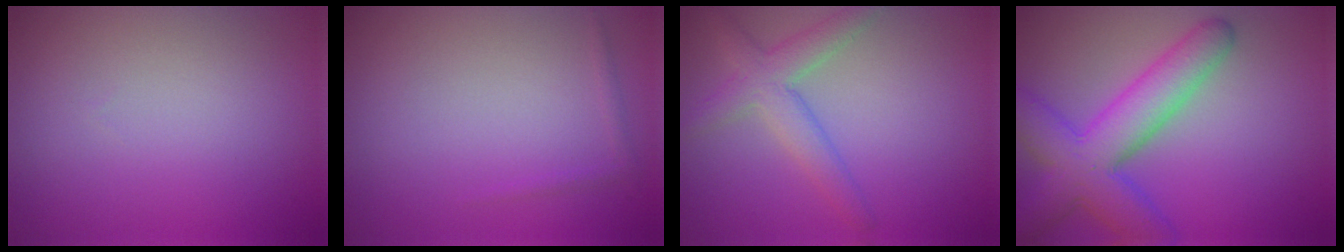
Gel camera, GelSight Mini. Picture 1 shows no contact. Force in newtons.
{"total": 0.6, "press": 0.6, "slide": 0.1}
{"total": 3.6, "press": 3.6, "slide": 0.1}
{"total": 7.5, "press": 7.5, "slide": 0.2}